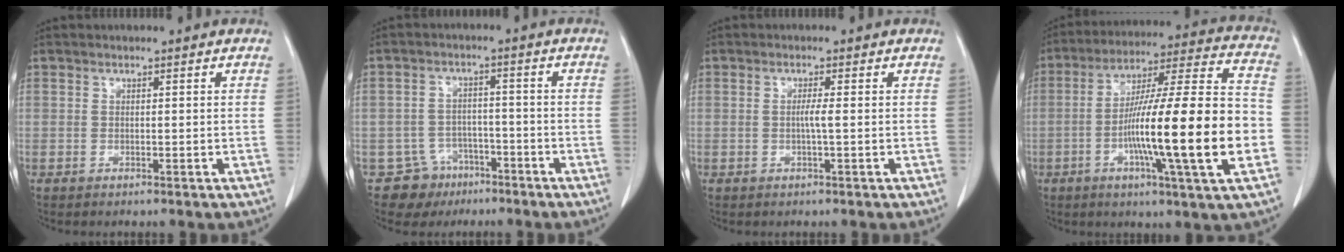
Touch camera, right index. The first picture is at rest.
{"total": 6.2, "force": [-3.9, 4.8, -0.3], "torque": [0.014, 0.014, -0.060]}
{"total": 1.6, "force": [-0.2, -0.3, 1.6], "torque": [-0.033, -0.001, -0.004]}
{"total": 22.0, "force": [-5.0, 0.5, 21.4], "torque": [-0.333, -0.001, -0.086]}